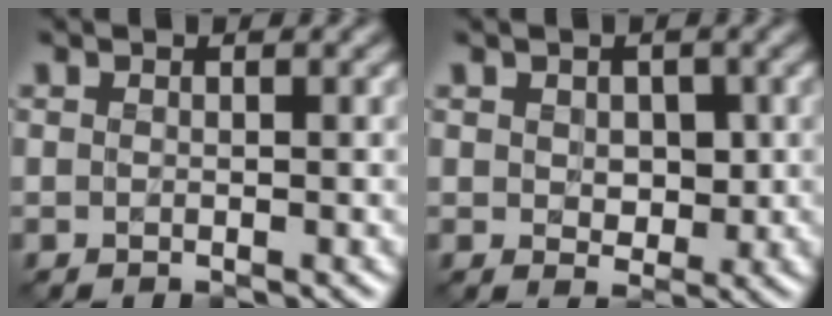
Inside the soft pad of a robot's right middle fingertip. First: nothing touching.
{"total": 2.1, "force": [0.2, 1.6, 1.4], "torque": [-0.027, -0.006, 0.011]}